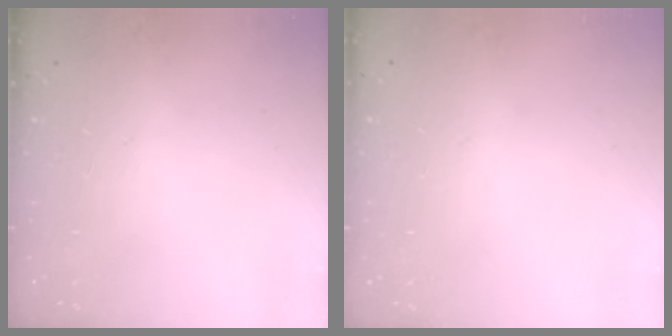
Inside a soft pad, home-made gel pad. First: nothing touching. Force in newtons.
{"total": 0.0}